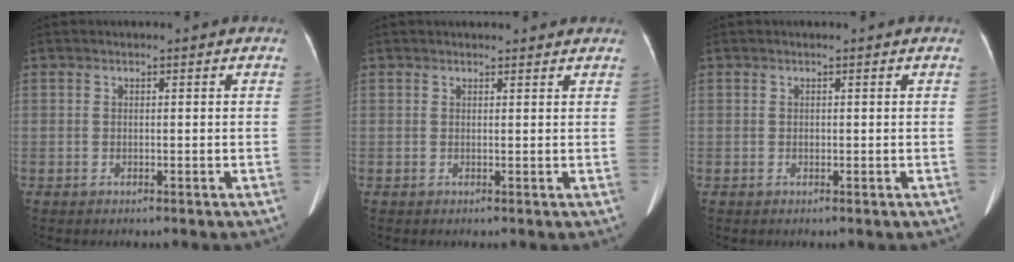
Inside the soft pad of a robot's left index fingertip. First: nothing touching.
{"total": 4.5, "force": [4.2, 1.1, 1.3], "torque": [-0.012, 0.024, 0.048]}
{"total": 0.0}